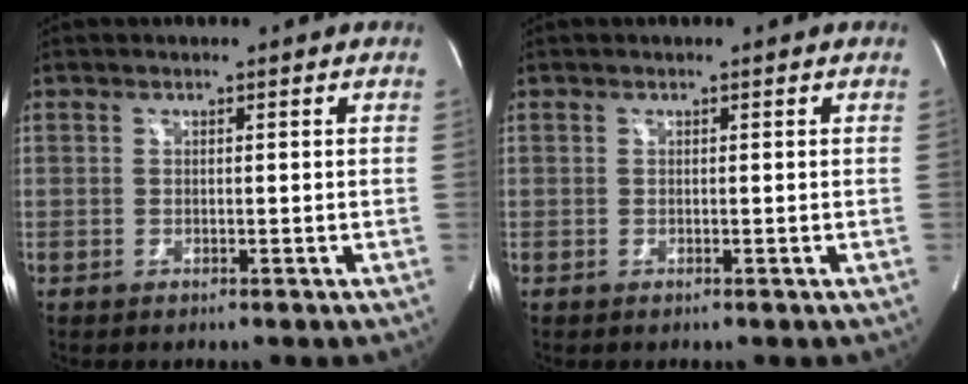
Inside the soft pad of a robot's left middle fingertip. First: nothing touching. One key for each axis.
{"total": 0.0}